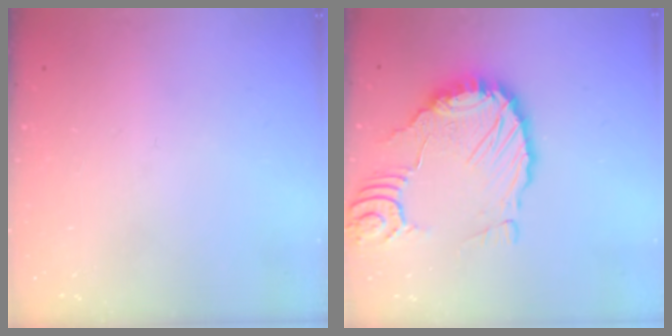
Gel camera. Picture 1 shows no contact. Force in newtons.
{"total": 13.4, "press": 13.3, "slide": 1.6}